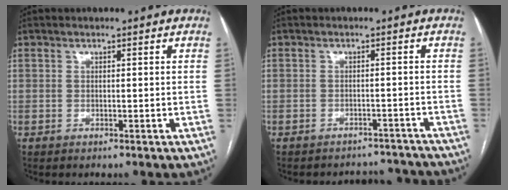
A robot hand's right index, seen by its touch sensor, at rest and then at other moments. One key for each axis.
{"total": 7.5, "fx": -7.1, "fy": 2.1, "fz": -0.7, "tx": 0.017, "ty": 0.027, "tz": -0.074}